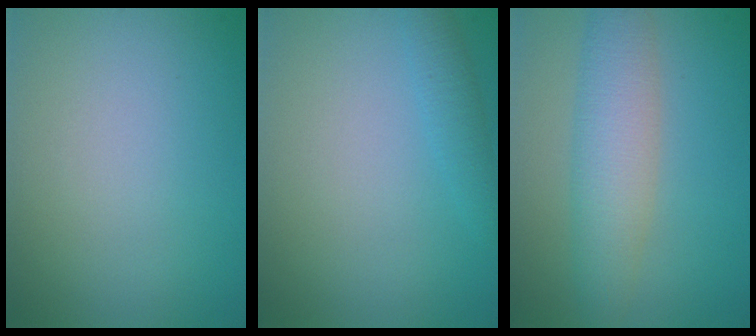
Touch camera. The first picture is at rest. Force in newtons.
{"total": 1.6, "press": 1.6, "slide": 0.1}
{"total": 5.2, "press": 5.2, "slide": 0.1}